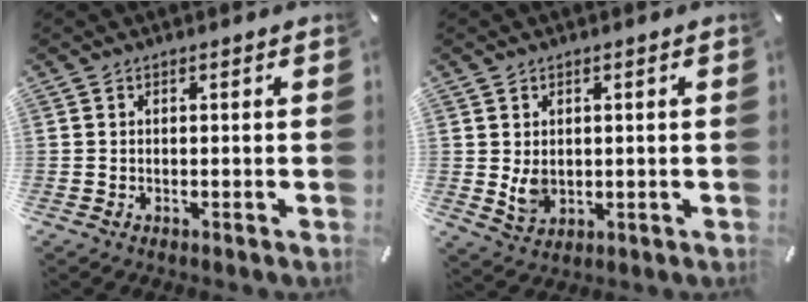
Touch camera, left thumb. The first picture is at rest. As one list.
[{"total": 4.5, "force": [0.6, 3.6, 2.6], "torque": [-0.045, -0.007, 0.009]}]